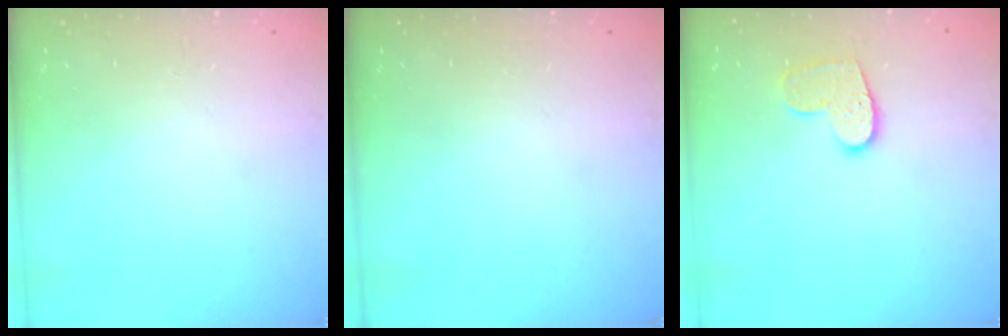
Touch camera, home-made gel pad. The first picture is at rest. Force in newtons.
{"total": 0.0}
{"total": 10.0, "press": 10.0, "slide": 0.6}